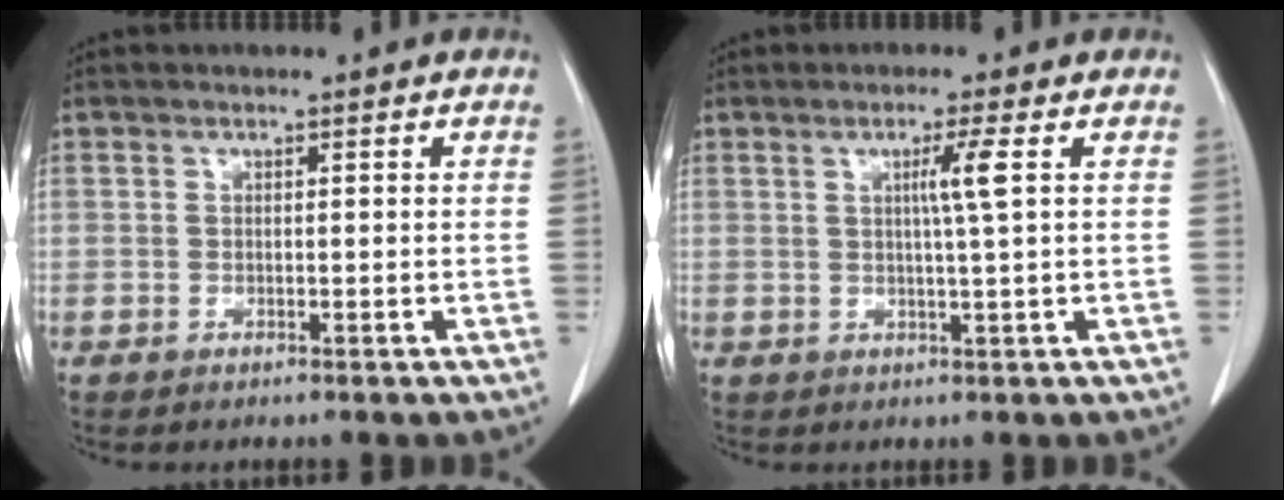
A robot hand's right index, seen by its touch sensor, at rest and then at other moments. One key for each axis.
{"total": 3.6, "fx": 1.0, "fy": -0.9, "fz": 3.4, "tx": -0.059, "ty": -0.004, "tz": 0.016}